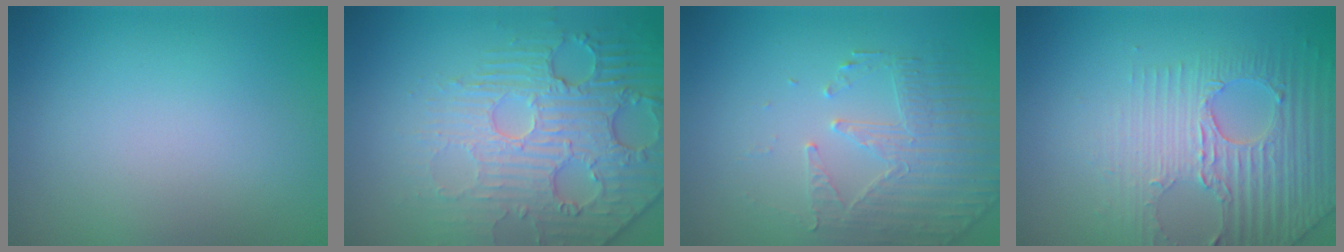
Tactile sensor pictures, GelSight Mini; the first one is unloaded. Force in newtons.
{"total": 5.4, "press": 4.9, "slide": 2.4}
{"total": 2.5, "press": 2.2, "slide": 1.2}
{"total": 4.0, "press": 3.8, "slide": 1.2}